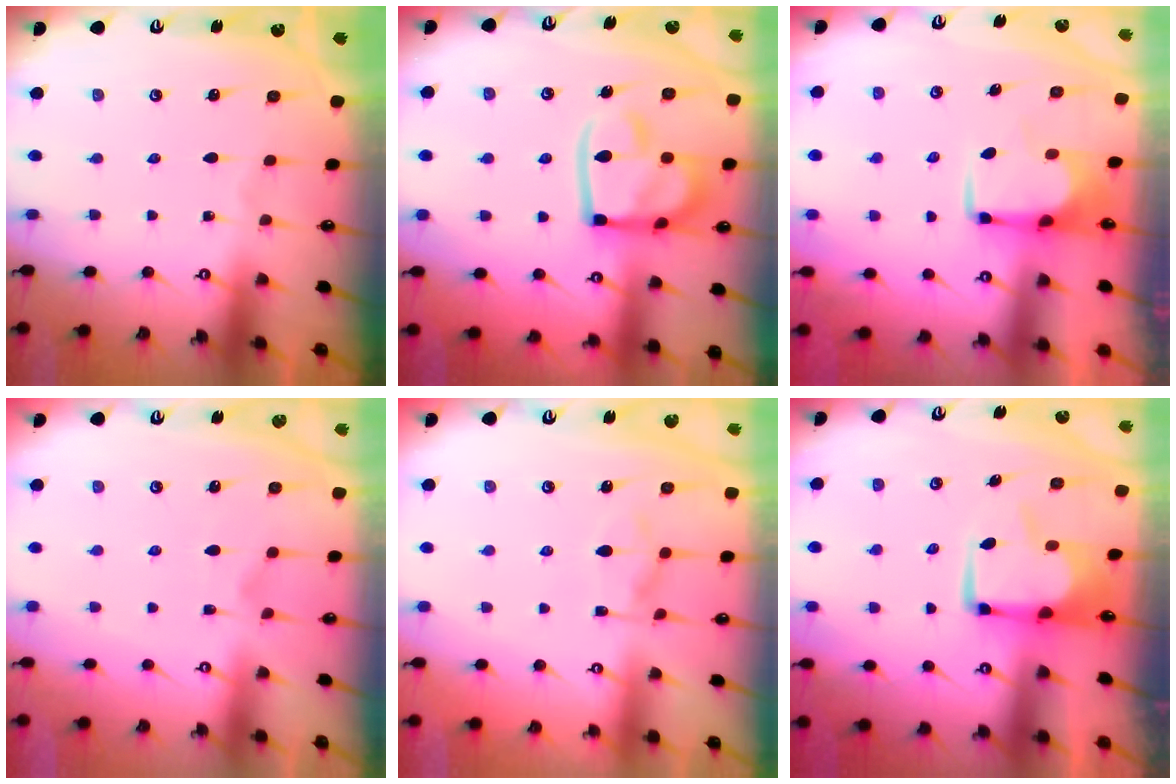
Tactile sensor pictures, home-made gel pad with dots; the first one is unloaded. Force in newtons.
{"total": 16.2, "press": 16.1, "slide": 1.8}
{"total": 0.6, "press": 0.6, "slide": 0.2}
{"total": 1.4, "press": 0.7, "slide": 1.2}
{"total": 3.1, "press": 2.9, "slide": 1.2}
{"total": 0.8, "press": 0.0, "slide": 0.8}